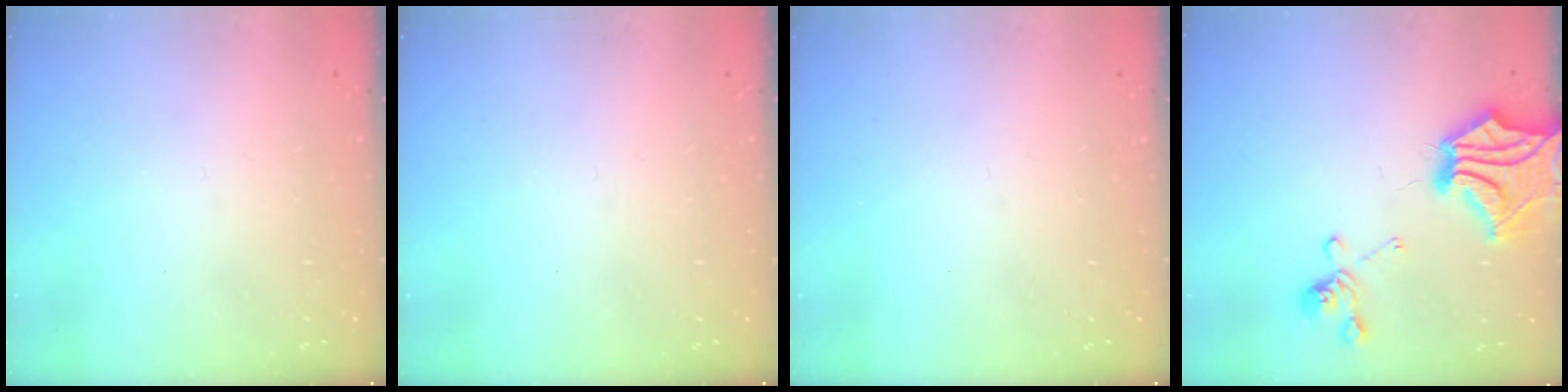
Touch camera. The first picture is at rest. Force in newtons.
{"total": 0.0}
{"total": 0.0}
{"total": 7.2, "press": 6.1, "slide": 3.7}